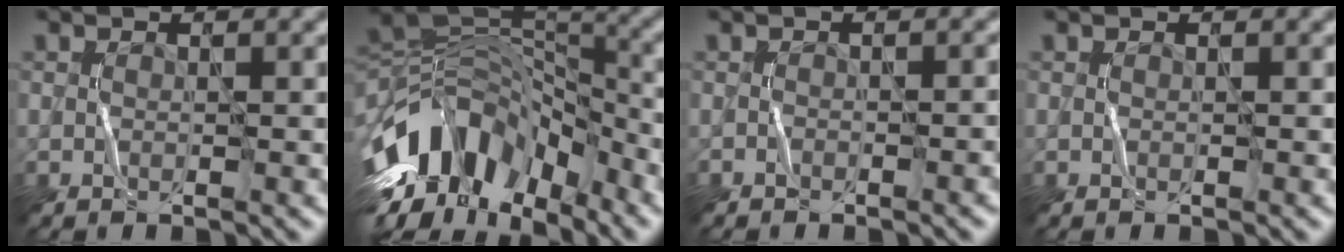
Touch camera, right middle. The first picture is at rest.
{"total": 11.8, "force": [-6.1, 6.7, 7.5], "torque": [-0.144, 0.031, -0.122]}
{"total": 1.8, "force": [-1.5, 0.5, 0.9], "torque": [-0.002, 0.018, -0.018]}
{"total": 0.0}